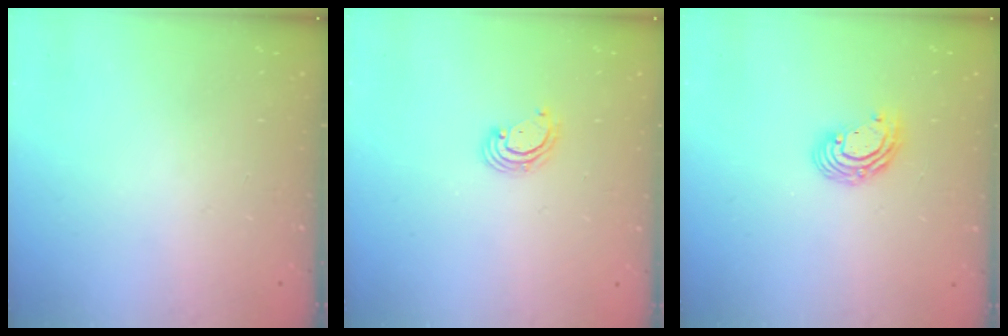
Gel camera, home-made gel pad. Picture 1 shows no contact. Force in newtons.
{"total": 2.6, "press": 2.6, "slide": 0.2}
{"total": 7.6, "press": 7.6, "slide": 0.9}